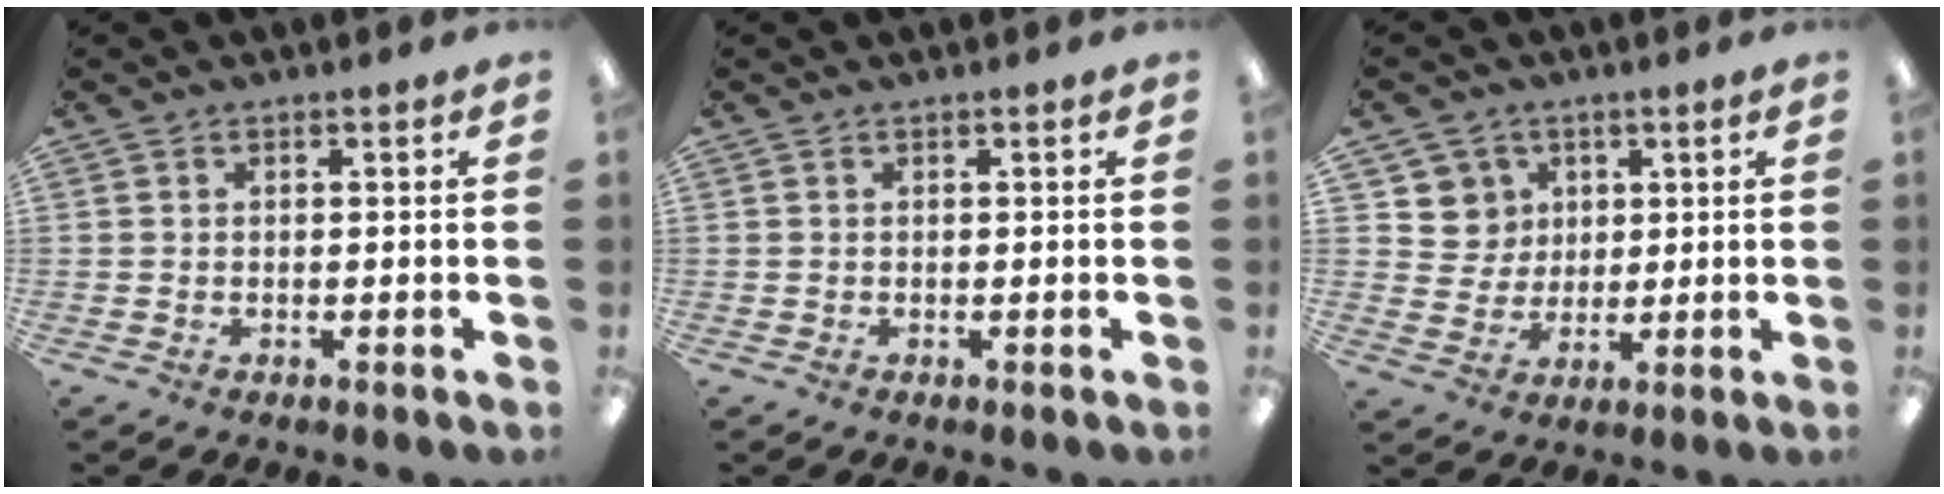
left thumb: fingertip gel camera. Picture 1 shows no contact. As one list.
[{"total": 0.0}, {"total": 7.2, "force": [3.4, 6.3, -0.7], "torque": [0.007, -0.020, 0.066]}]